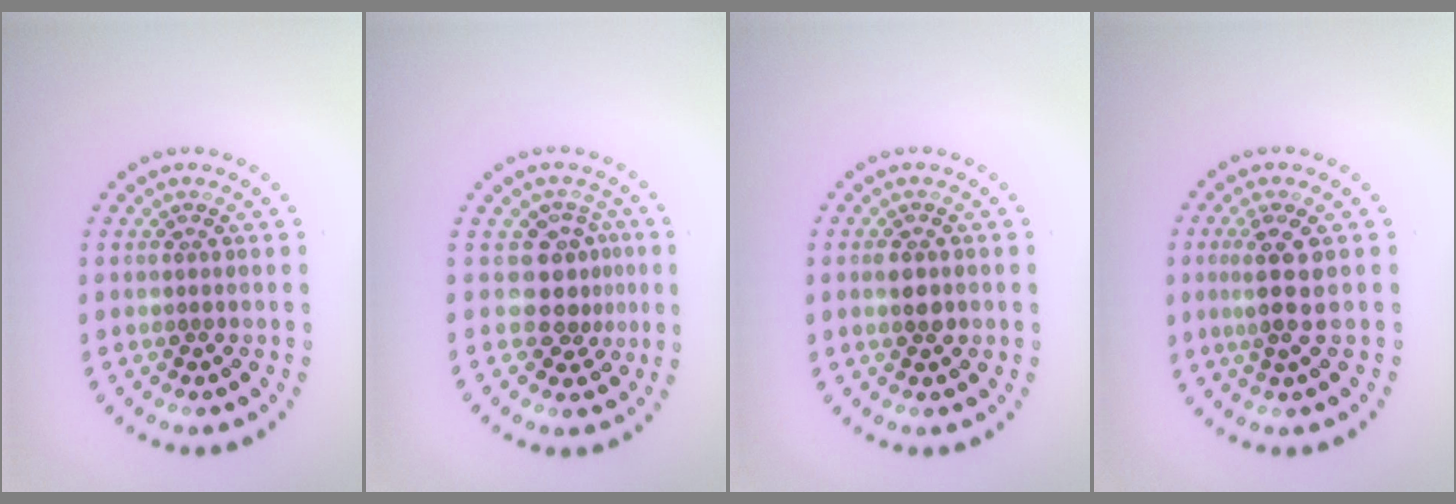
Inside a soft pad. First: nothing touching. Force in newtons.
{"total": 3.0, "press": 2.1, "slide": 2.1}
{"total": 2.1, "press": 2.1, "slide": 0.1}
{"total": 2.9, "press": 2.5, "slide": 1.5}